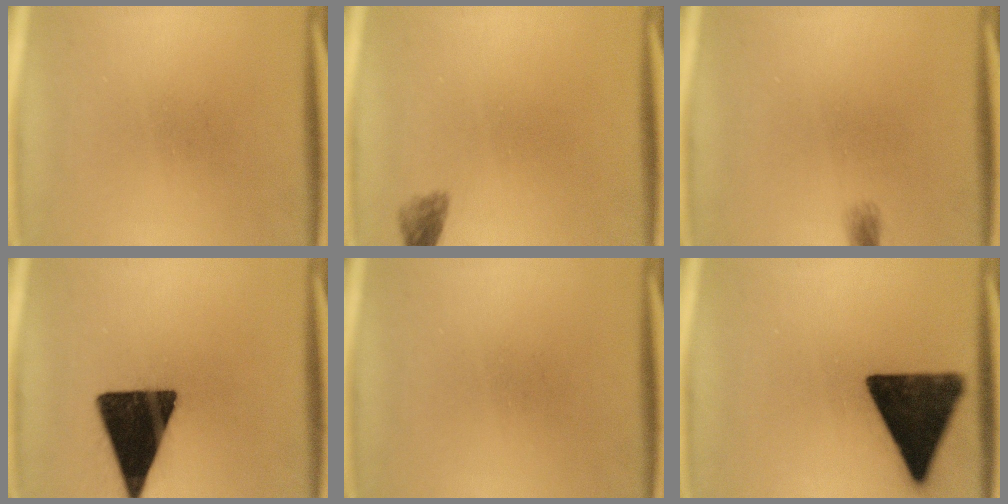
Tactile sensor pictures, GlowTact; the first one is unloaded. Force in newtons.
{"total": 1.7}
{"total": 1.4}
{"total": 18.1}
{"total": 0.0}
{"total": 15.9}